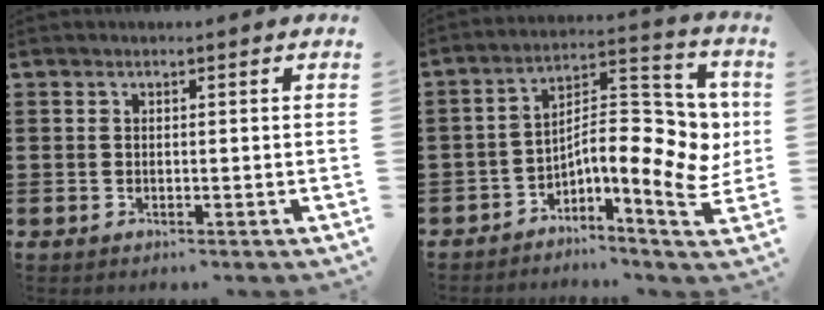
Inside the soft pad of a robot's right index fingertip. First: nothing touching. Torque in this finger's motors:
{"motor_torque": [2.14, 0.00, 0.63, 0.20]}